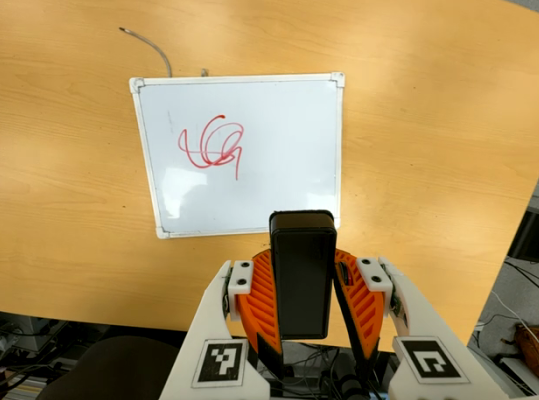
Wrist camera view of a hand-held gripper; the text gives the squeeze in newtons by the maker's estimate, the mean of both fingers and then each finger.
{"total": 7.8, "left": 7.1, "right": 8.4}